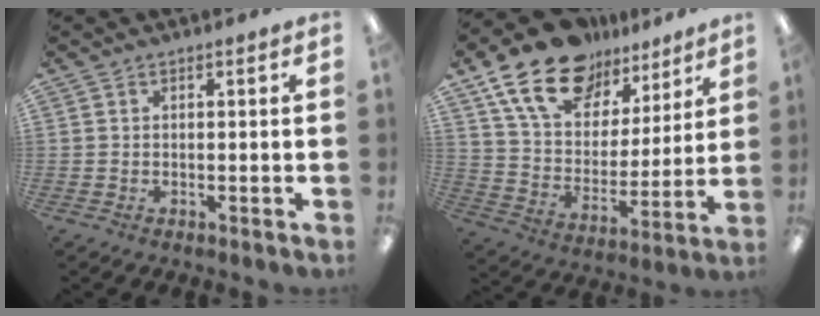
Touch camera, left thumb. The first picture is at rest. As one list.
[{"total": 19.1, "force": [13.9, 10.2, 8.2], "torque": [-0.167, -0.079, 0.254]}]